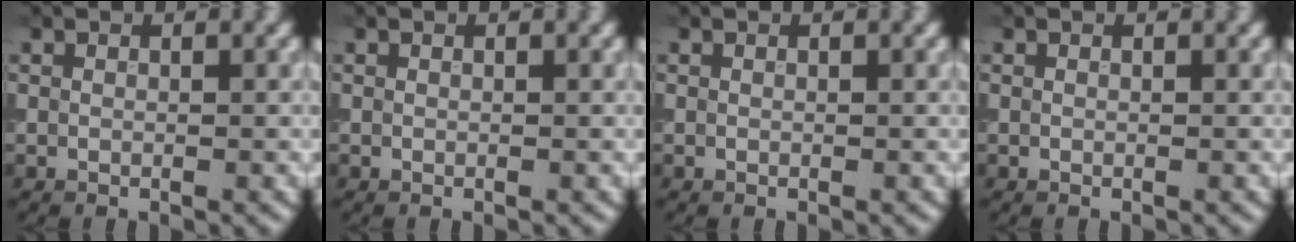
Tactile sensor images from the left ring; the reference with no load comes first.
{"total": 0.0}
{"total": 0.0}
{"total": 0.0}